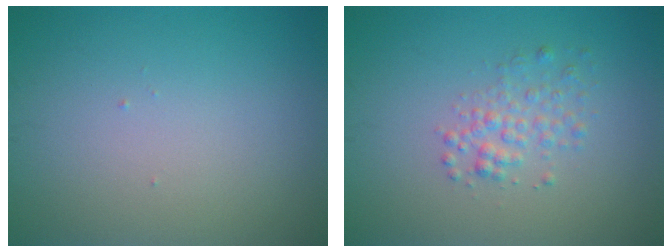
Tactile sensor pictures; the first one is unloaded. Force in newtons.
{"total": 2.1, "press": 2.1, "slide": 0.1}